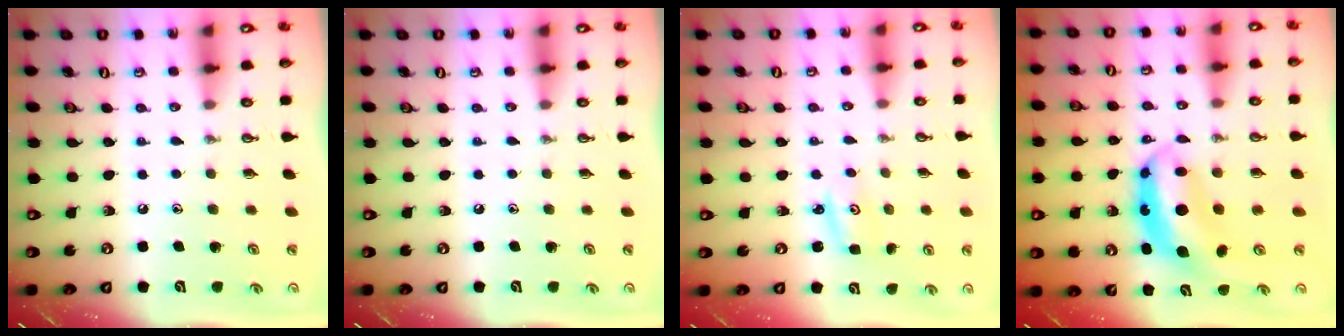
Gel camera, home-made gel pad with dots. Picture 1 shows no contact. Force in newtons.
{"total": 0.0}
{"total": 3.0, "press": 3.0, "slide": 0.3}
{"total": 7.6, "press": 7.6, "slide": 0.8}